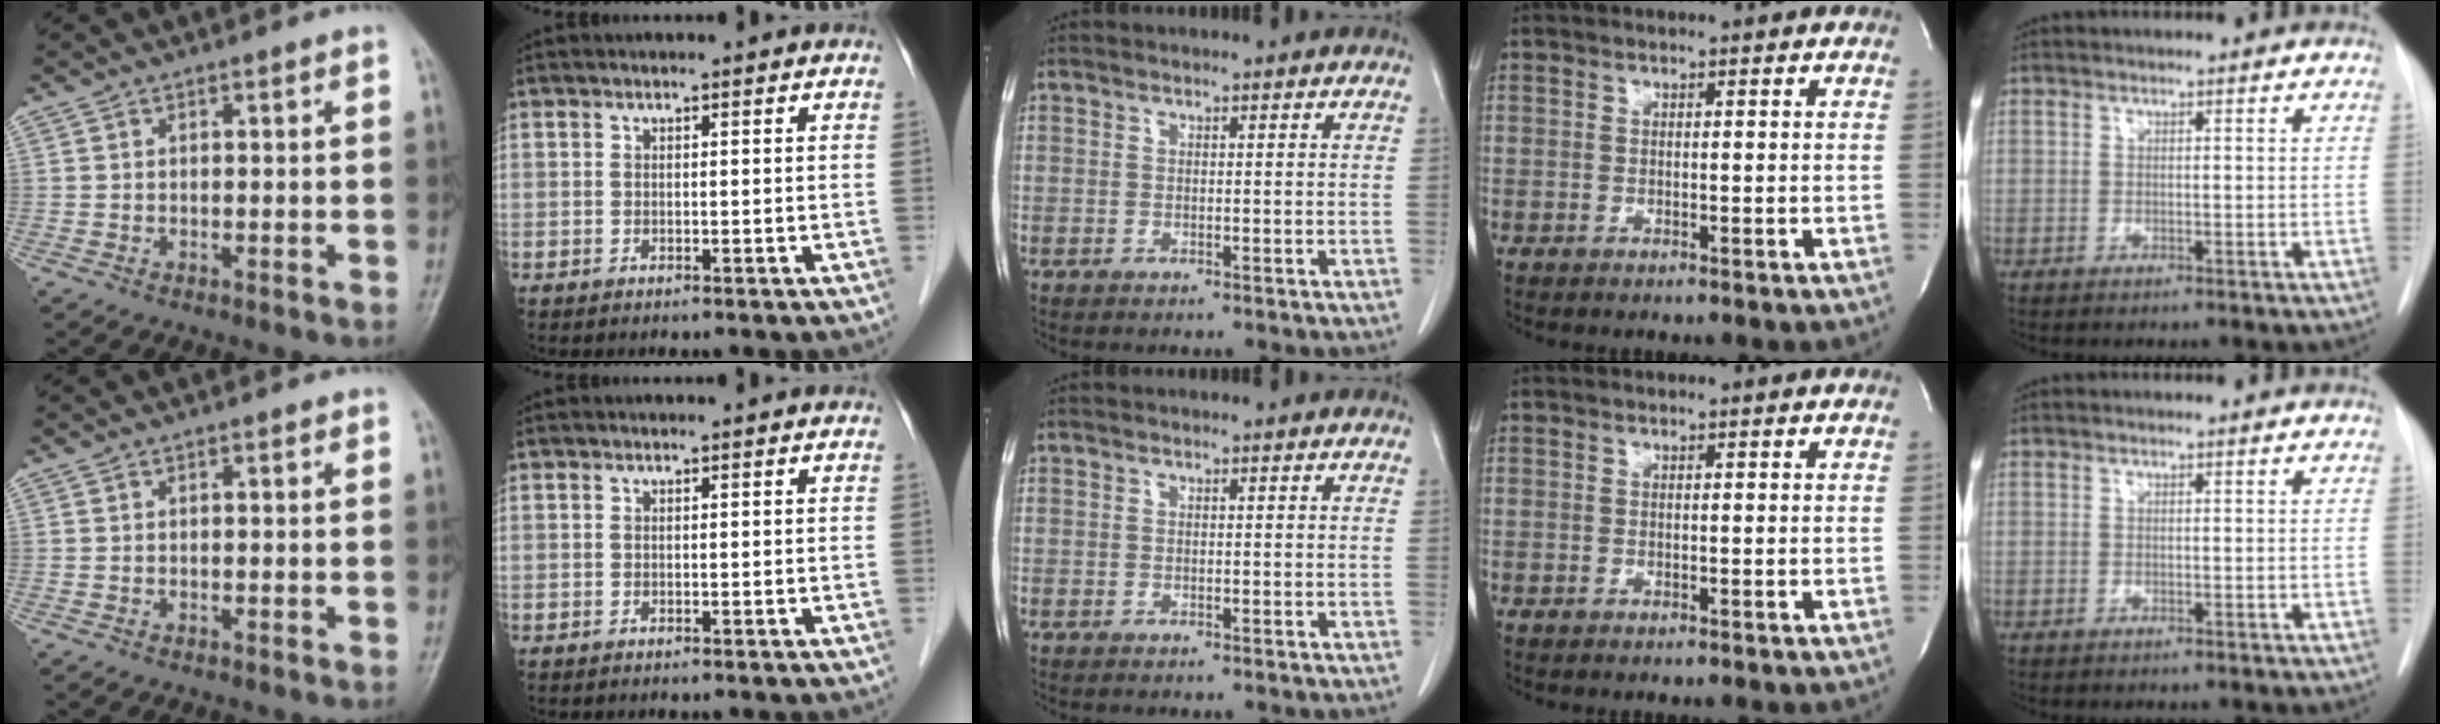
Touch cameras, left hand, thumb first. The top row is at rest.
{}